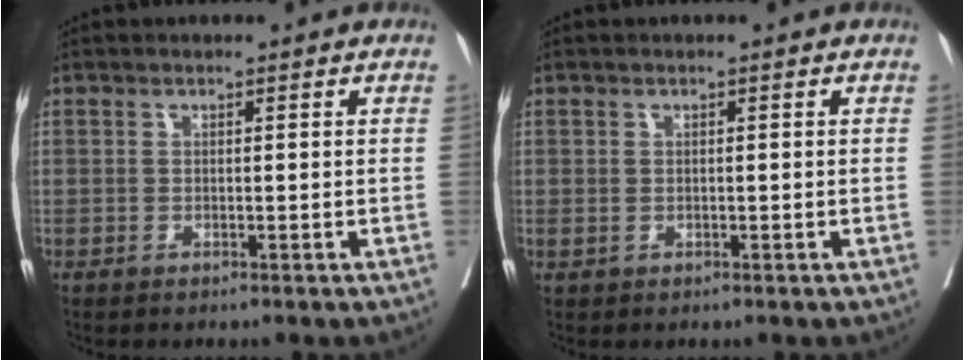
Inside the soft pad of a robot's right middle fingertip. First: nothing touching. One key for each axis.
{"total": 0.5, "fx": 0.1, "fy": 0.5, "fz": 0.2, "tx": -0.004, "ty": 0.000, "tz": 0.006}